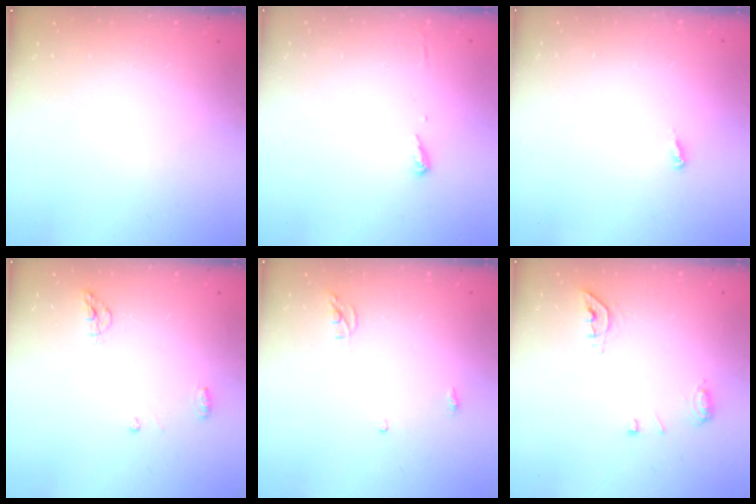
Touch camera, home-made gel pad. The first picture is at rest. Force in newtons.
{"total": 3.5, "press": 3.4, "slide": 0.4}
{"total": 2.1, "press": 2.1, "slide": 0.1}
{"total": 5.3, "press": 5.3, "slide": 0.2}
{"total": 3.8, "press": 3.8, "slide": 0.4}
{"total": 7.2, "press": 7.1, "slide": 0.9}